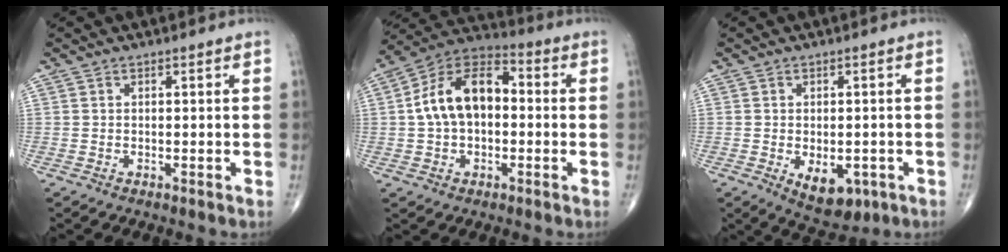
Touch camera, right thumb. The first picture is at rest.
{"total": 14.2, "force": [0.5, 8.9, 11.0], "torque": [-0.178, 0.037, -0.007]}
{"total": 7.4, "force": [-2.4, 4.3, 5.5], "torque": [-0.060, 0.002, -0.021]}